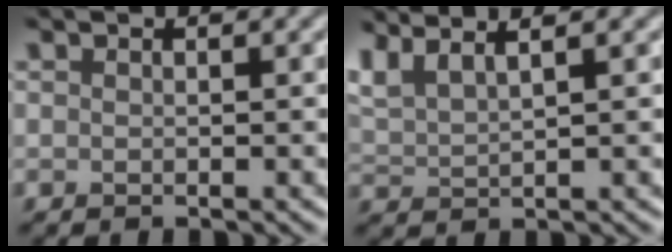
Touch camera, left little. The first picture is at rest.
{"total": 3.2, "force": [2.4, 0.6, 2.0], "torque": [-0.053, 0.014, 0.050]}